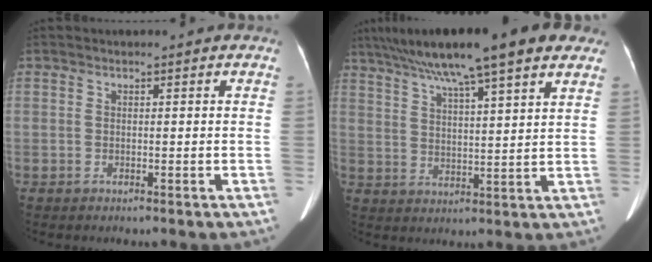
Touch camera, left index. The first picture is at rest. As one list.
[{"total": 18.2, "force": [13.4, 1.9, 12.1], "torque": [-0.201, 0.045, 0.196]}]